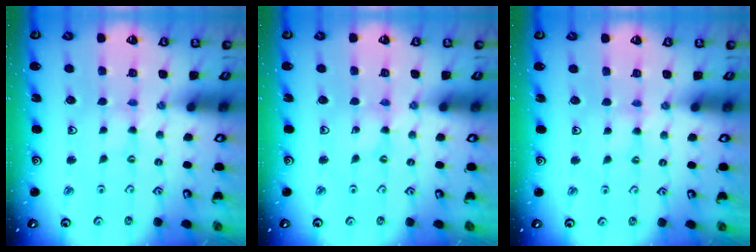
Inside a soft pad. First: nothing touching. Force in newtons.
{"total": 0.0}
{"total": 2.9, "press": 2.9, "slide": 0.4}